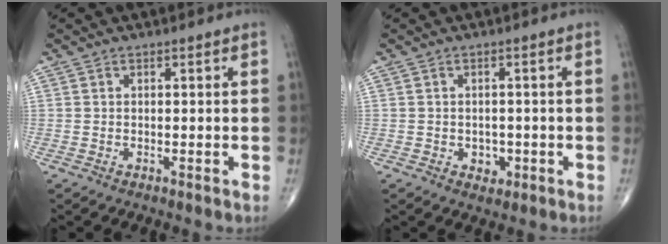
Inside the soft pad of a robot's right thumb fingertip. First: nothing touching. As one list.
[{"total": 2.5, "force": [-0.8, 2.0, 1.3], "torque": [-0.007, 0.002, -0.006]}]